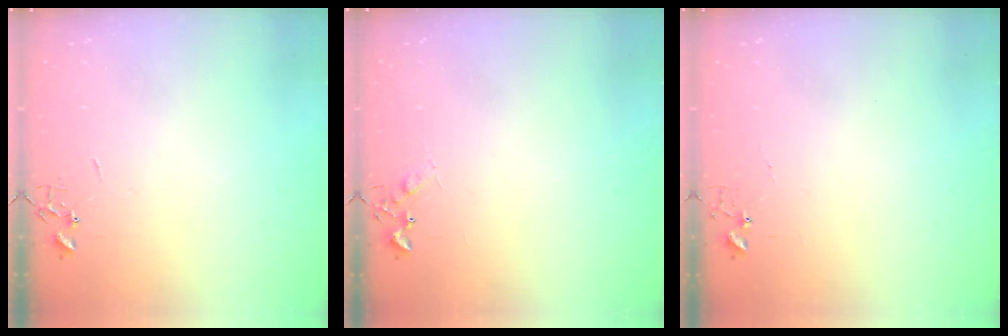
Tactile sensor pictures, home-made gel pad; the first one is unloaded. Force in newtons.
{"total": 6.1, "press": 6.0, "slide": 0.8}
{"total": 3.4, "press": 3.4, "slide": 0.3}